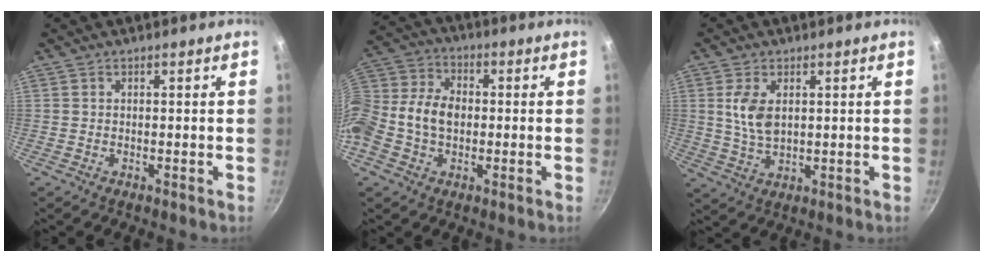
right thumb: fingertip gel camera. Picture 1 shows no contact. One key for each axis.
{"total": 14.4, "fx": -1.4, "fy": 10.6, "fz": 9.7, "tx": -0.177, "ty": 0.039, "tz": -0.044}
{"total": 6.5, "fx": 1.5, "fy": 3.7, "fz": 5.2, "tx": -0.100, "ty": -0.009, "tz": 0.031}